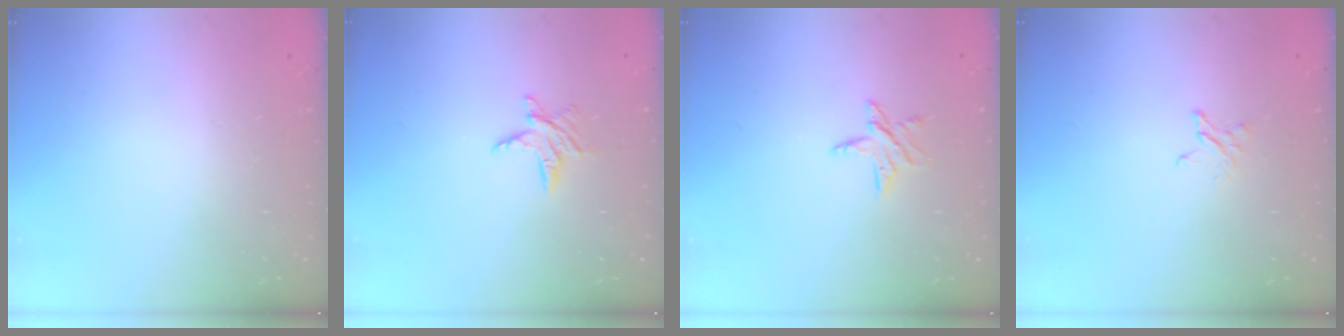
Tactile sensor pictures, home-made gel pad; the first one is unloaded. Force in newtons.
{"total": 6.1, "press": 6.1, "slide": 0.6}
{"total": 5.9, "press": 5.9, "slide": 0.4}
{"total": 2.0, "press": 2.0, "slide": 0.2}